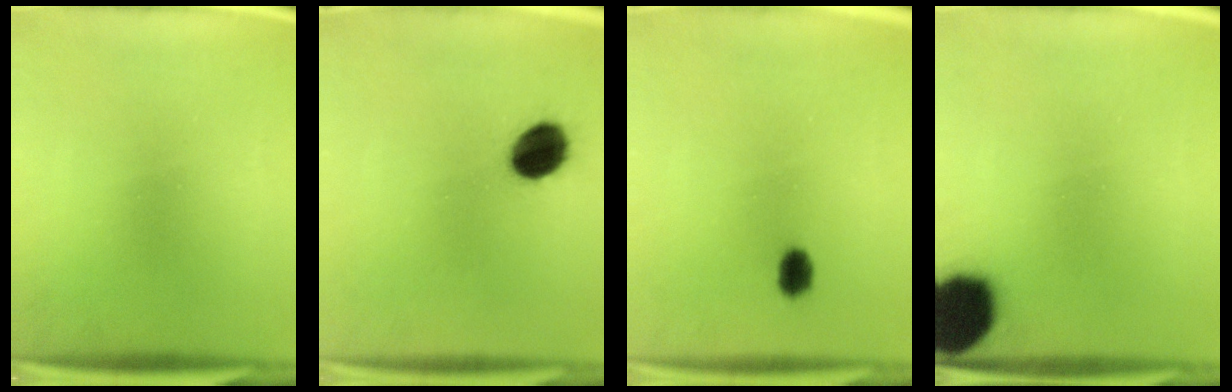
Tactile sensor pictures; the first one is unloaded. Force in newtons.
{"total": 9.4}
{"total": 2.8}
{"total": 17.9}